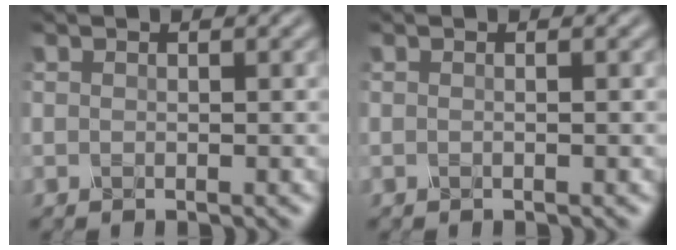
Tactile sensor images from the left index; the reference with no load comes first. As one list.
[{"total": 0.6, "force": [-0.1, 0.2, 0.5], "torque": [-0.006, -0.003, -0.010]}]